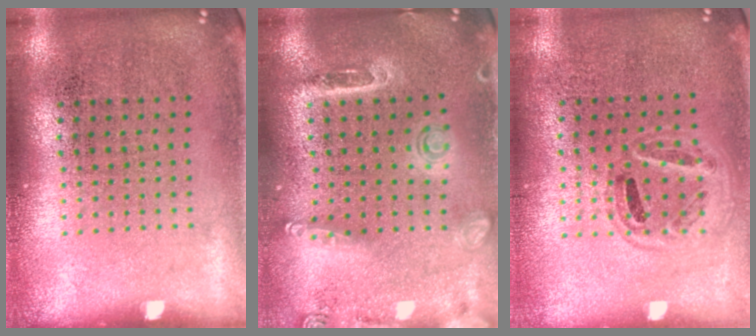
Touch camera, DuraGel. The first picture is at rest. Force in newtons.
{"total": 1.6, "press": 1.5, "slide": 0.6}
{"total": 1.0, "press": 0.9, "slide": 0.4}